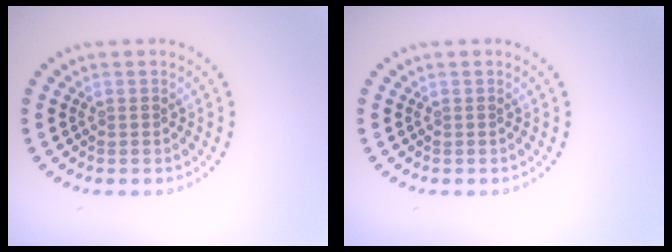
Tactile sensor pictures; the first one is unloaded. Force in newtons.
{"total": 0.0}